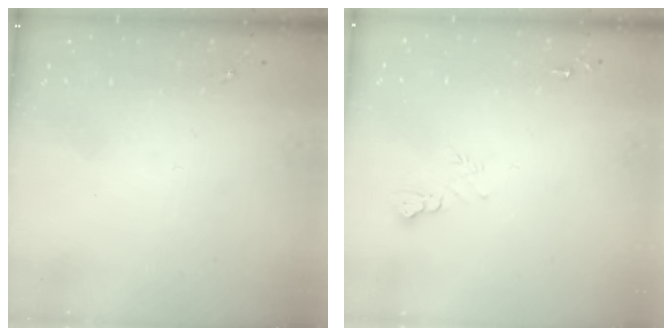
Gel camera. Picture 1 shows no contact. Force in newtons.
{"total": 7.1, "press": 7.1, "slide": 0.8}